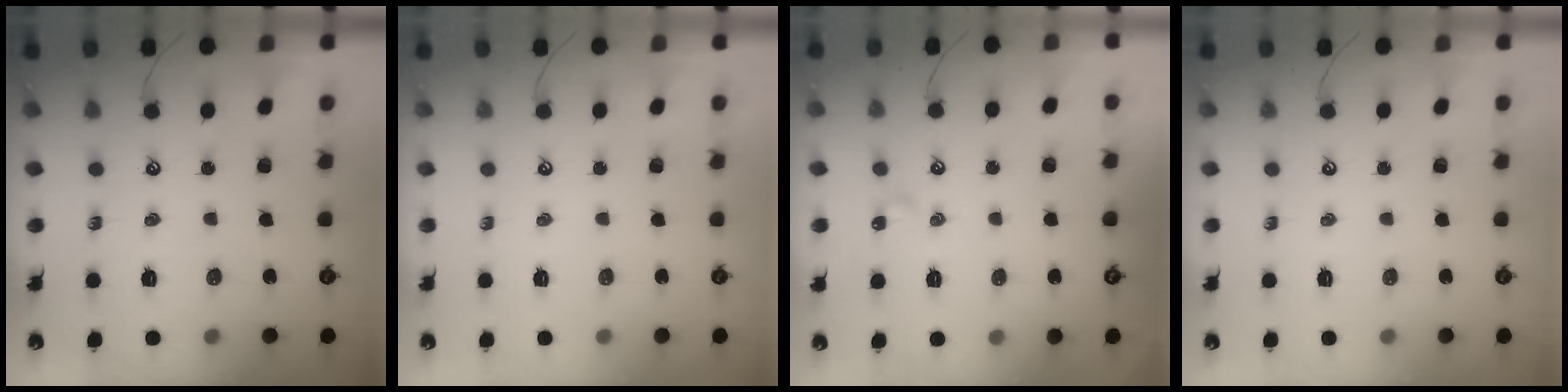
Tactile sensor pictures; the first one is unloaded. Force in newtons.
{"total": 0.0}
{"total": 4.9, "press": 4.9, "slide": 0.7}
{"total": 0.0}